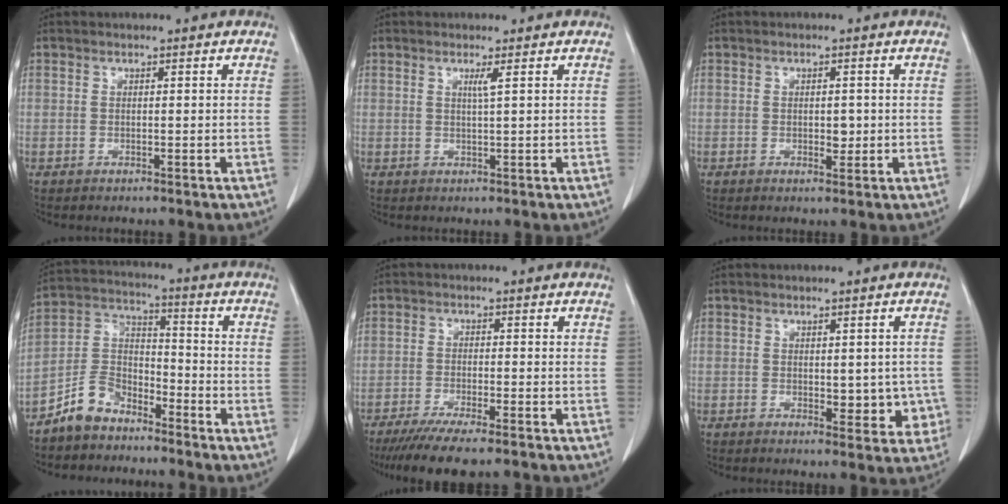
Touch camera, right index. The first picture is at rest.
{"total": 1.3, "force": [0.6, -0.4, 1.1], "torque": [-0.025, -0.005, 0.012]}
{"total": 1.9, "force": [-0.1, 1.0, 1.6], "torque": [-0.026, -0.002, 0.003]}
{"total": 7.6, "force": [-5.9, 4.2, 2.3], "torque": [-0.052, 0.017, -0.117]}
{"total": 9.6, "force": [-7.7, 0.8, 5.7], "torque": [-0.081, -0.020, -0.120]}
{"total": 5.3, "force": [-0.5, 2.8, 4.4], "torque": [-0.036, 0.000, 0.002]}